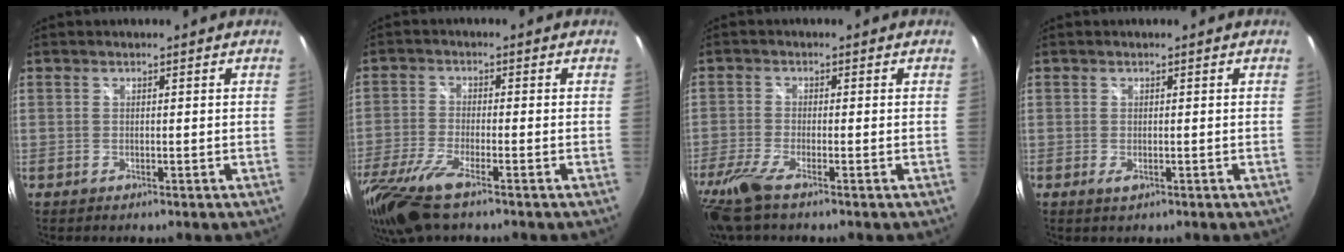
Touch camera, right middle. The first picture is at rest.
{"total": 11.2, "force": [-8.0, 2.1, 7.6], "torque": [-0.177, -0.045, -0.153]}
{"total": 8.6, "force": [-6.0, 1.1, 6.0], "torque": [-0.147, -0.039, -0.117]}
{"total": 1.1, "force": [-0.4, 0.4, 0.9], "torque": [-0.017, -0.001, -0.004]}